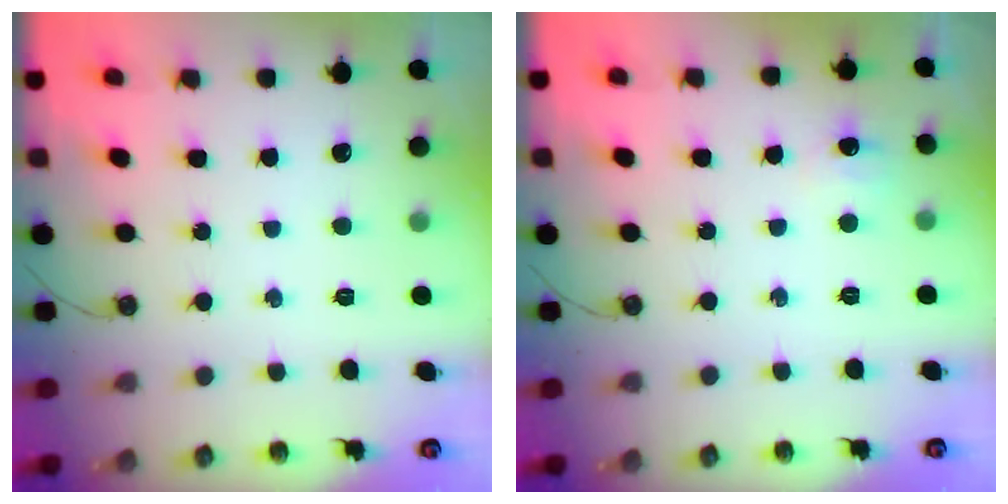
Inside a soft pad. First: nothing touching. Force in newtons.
{"total": 5.2, "press": 5.2, "slide": 0.7}